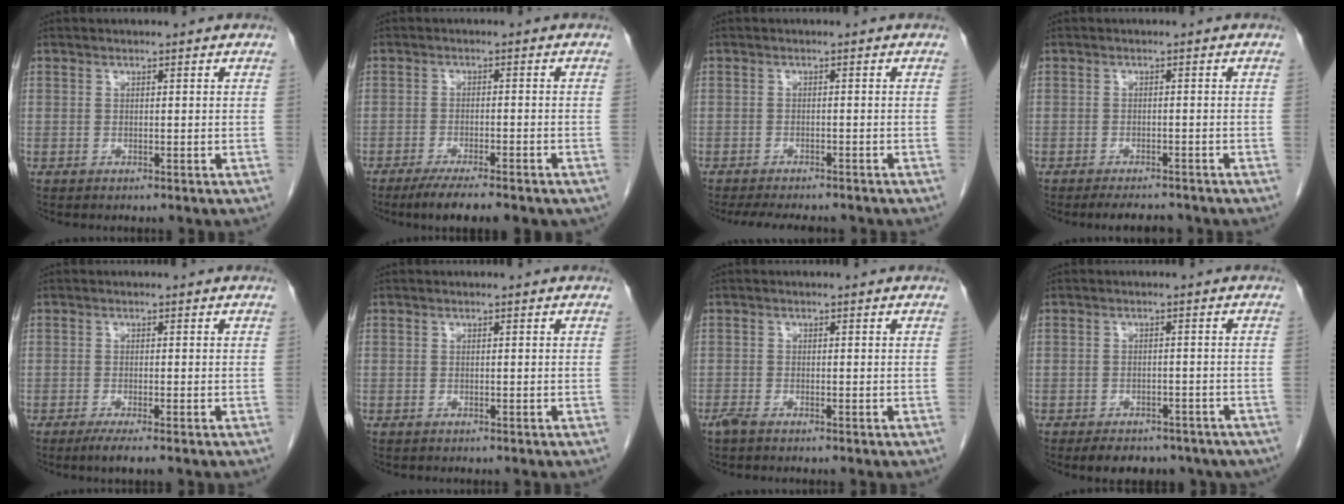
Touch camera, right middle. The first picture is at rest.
{"total": 8.8, "force": [-6.8, 1.7, 5.3], "torque": [-0.072, -0.014, -0.095]}
{"total": 8.9, "force": [-7.8, 2.1, 3.7], "torque": [-0.051, -0.009, -0.105]}
{"total": 4.5, "force": [-4.0, 1.2, 1.5], "torque": [-0.019, -0.006, -0.059]}
{"total": 2.6, "force": [-1.8, -0.1, 1.9], "torque": [-0.034, -0.008, -0.033]}
{"total": 0.0}
{"total": 1.3, "force": [-1.0, 0.3, 0.7], "torque": [-0.023, -0.003, -0.022]}
{"total": 11.6, "force": [-8.7, 6.0, 4.8], "torque": [-0.068, -0.001, -0.096]}